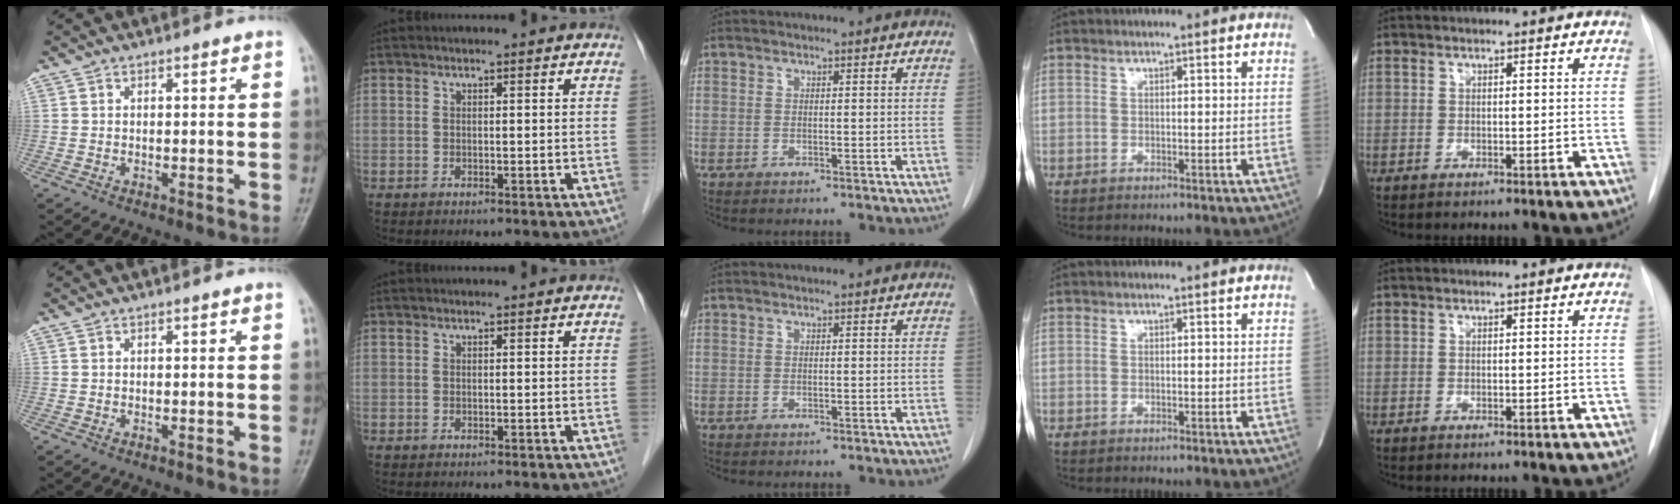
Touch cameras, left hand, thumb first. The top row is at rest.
{}